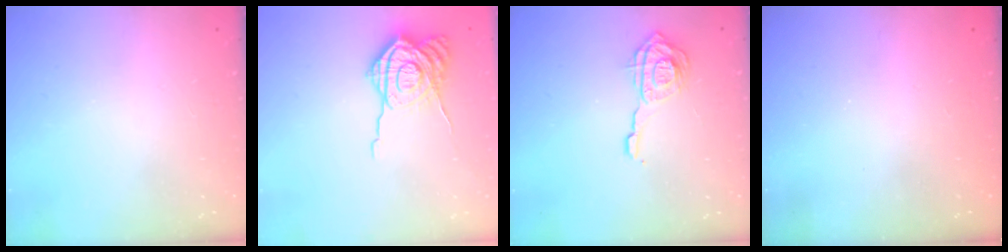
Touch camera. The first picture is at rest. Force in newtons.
{"total": 14.4, "press": 14.3, "slide": 1.1}
{"total": 11.6, "press": 11.6, "slide": 1.1}
{"total": 2.3, "press": 2.2, "slide": 0.8}